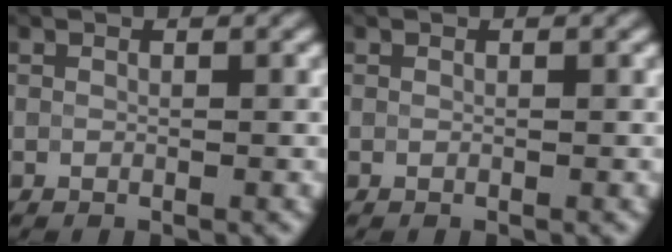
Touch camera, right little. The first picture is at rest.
{"total": 0.0}